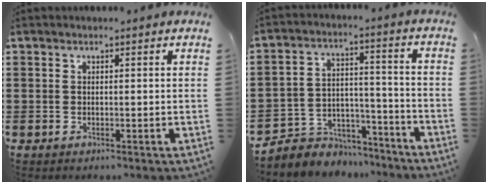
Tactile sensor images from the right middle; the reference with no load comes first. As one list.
[{"total": 4.9, "force": [-4.2, 2.5, -0.1], "torque": [-0.013, 0.010, -0.087]}]